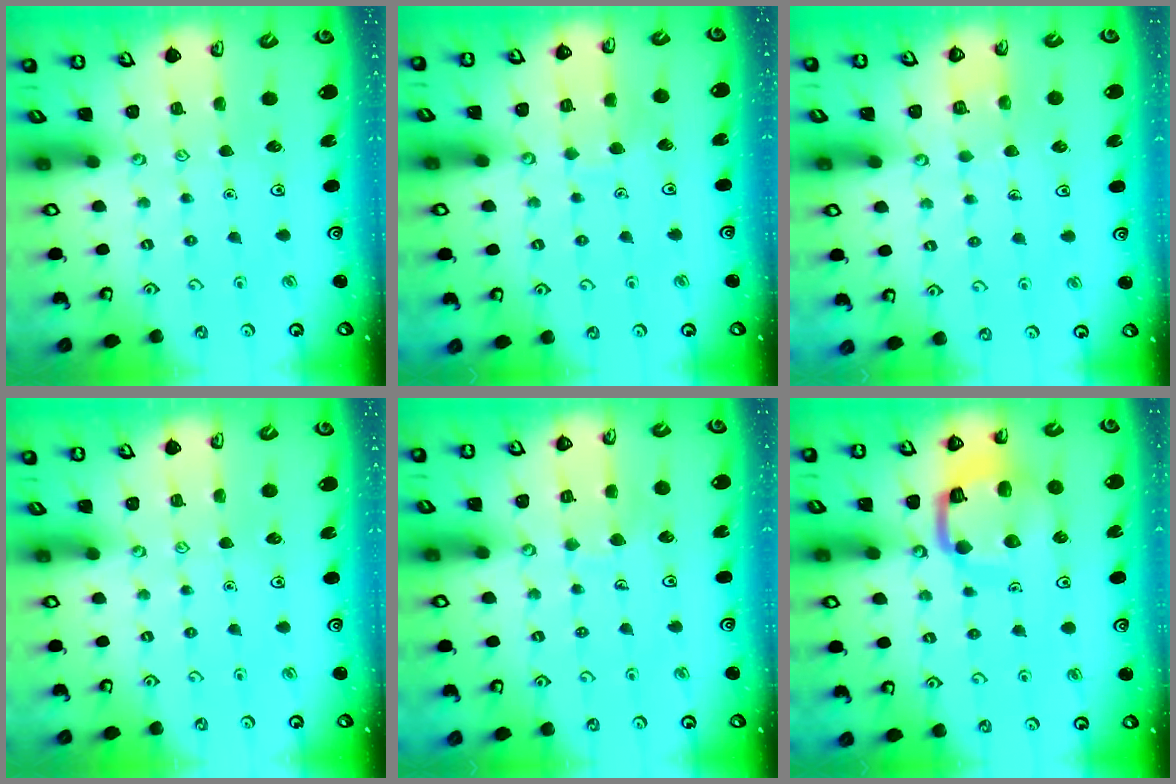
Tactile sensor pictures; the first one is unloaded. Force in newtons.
{"total": 4.5, "press": 4.5, "slide": 0.6}
{"total": 2.9, "press": 2.9, "slide": 0.2}
{"total": 0.0}
{"total": 6.4, "press": 6.4, "slide": 0.5}
{"total": 14.0, "press": 14.0, "slide": 1.2}